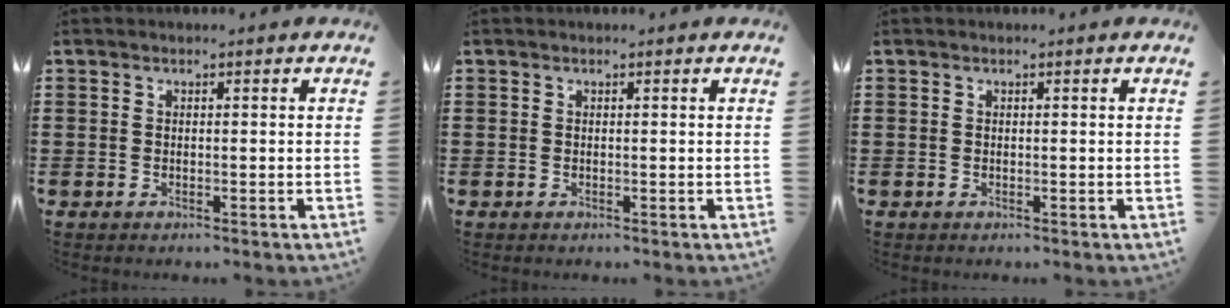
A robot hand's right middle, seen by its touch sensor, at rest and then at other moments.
{"total": 0.0}
{"total": 0.0}